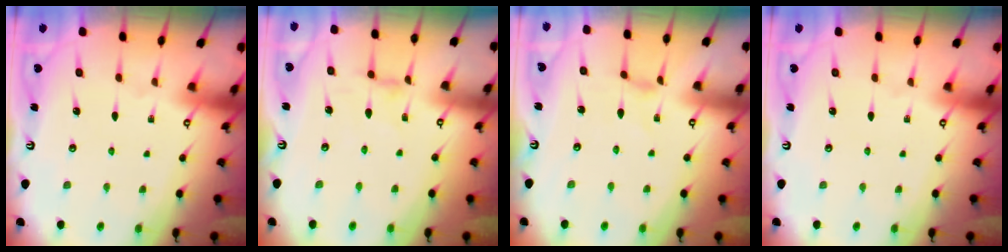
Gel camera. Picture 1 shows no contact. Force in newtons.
{"total": 1.8, "press": 1.7, "slide": 0.4}
{"total": 0.0}
{"total": 0.0}